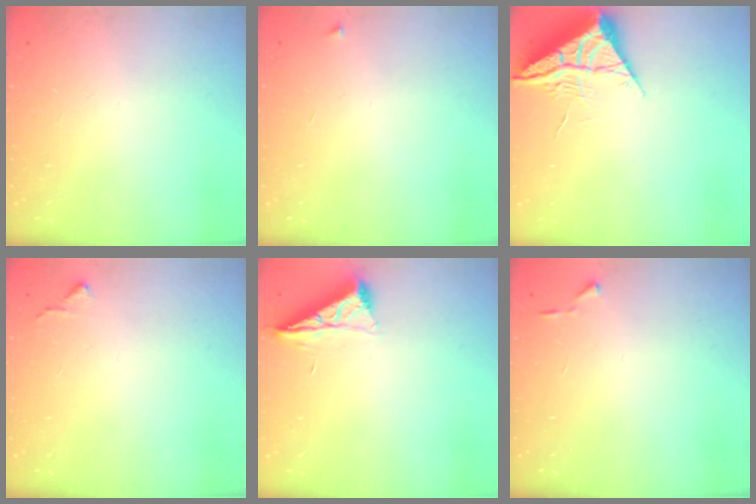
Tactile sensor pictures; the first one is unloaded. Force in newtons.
{"total": 2.3, "press": 2.3, "slide": 0.3}
{"total": 7.0, "press": 7.0, "slide": 0.3}
{"total": 5.1, "press": 5.0, "slide": 0.7}
{"total": 6.5, "press": 6.4, "slide": 0.9}
{"total": 4.1, "press": 4.0, "slide": 0.5}